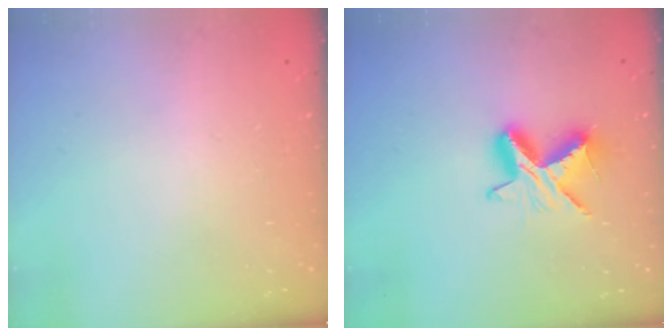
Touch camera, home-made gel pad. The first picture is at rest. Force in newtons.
{"total": 9.1, "press": 9.0, "slide": 1.2}